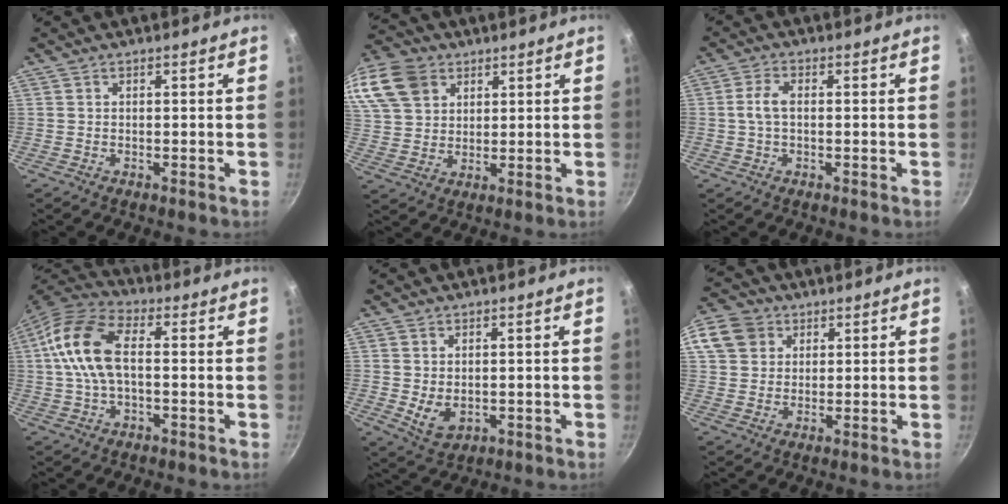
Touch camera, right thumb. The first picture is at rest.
{"total": 18.4, "force": [8.8, 13.6, 8.8], "torque": [-0.200, 0.017, 0.171]}
{"total": 3.9, "force": [0.1, 2.0, 3.4], "torque": [-0.075, 0.012, -0.003]}
{"total": 13.3, "force": [0.8, 7.2, 11.2], "torque": [-0.216, 0.032, -0.001]}
{"total": 4.7, "force": [0.0, 3.4, 3.3], "torque": [-0.054, -0.016, 0.012]}
{"total": 12.6, "force": [4.9, 10.3, 5.4], "torque": [-0.110, 0.019, 0.086]}